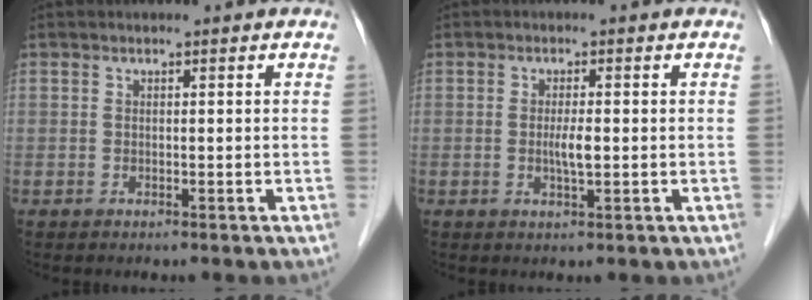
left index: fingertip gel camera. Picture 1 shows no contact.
{"total": 2.5, "force": [-0.2, 0.3, 2.5], "torque": [-0.050, -0.002, -0.003]}